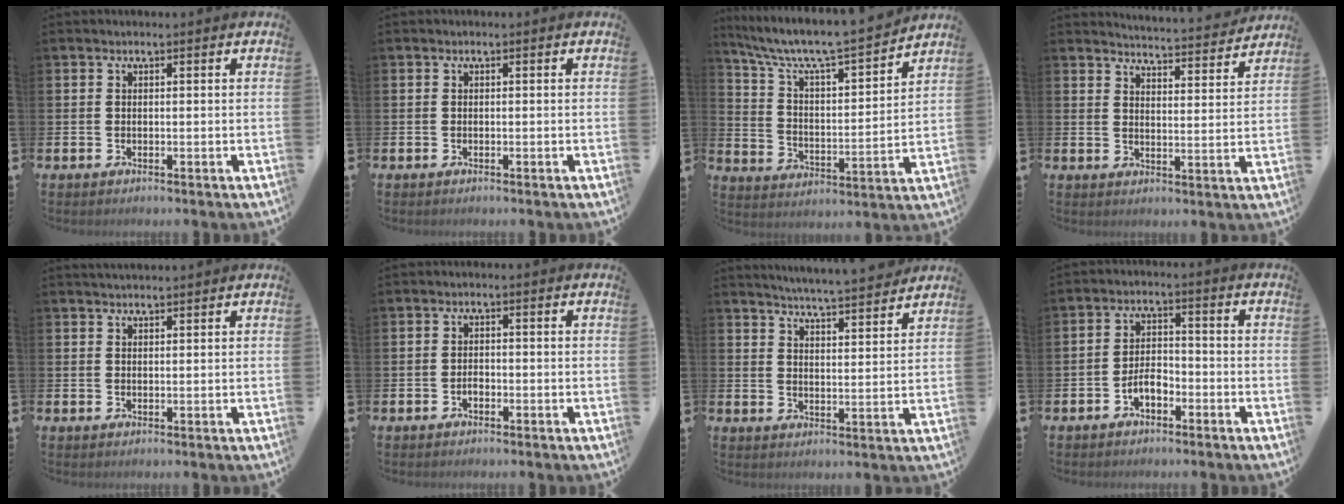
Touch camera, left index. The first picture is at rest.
{"total": 0.0}
{"total": 7.8, "force": [7.1, 0.9, 3.0], "torque": [-0.092, -0.055, 0.116]}
{"total": 5.0, "force": [4.9, 0.0, 0.2], "torque": [-0.018, -0.041, 0.085]}
{"total": 1.7, "force": [1.7, 0.1, 0.1], "torque": [0.006, -0.007, 0.029]}
{"total": 1.2, "force": [-0.6, 0.8, 0.7], "torque": [-0.008, -0.001, -0.014]}
{"total": 5.4, "force": [5.4, -0.5, 0.6], "torque": [-0.026, -0.041, 0.093]}
{"total": 3.3, "force": [-2.0, 1.6, 2.0], "torque": [-0.038, 0.009, -0.040]}